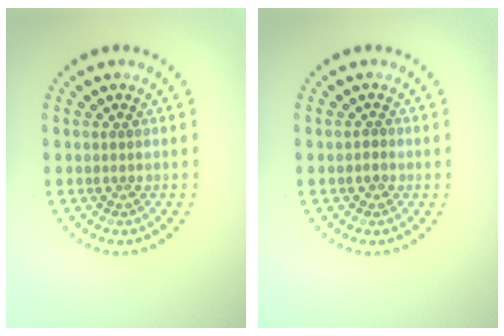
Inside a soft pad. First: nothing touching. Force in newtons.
{"total": 0.7, "press": 0.5, "slide": 0.5}